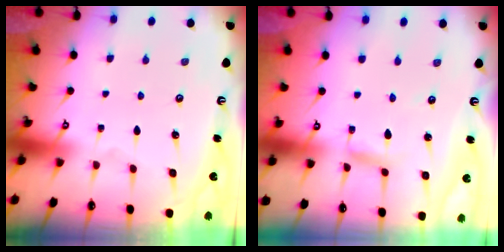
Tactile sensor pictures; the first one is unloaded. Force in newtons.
{"total": 2.5, "press": 2.5, "slide": 0.2}